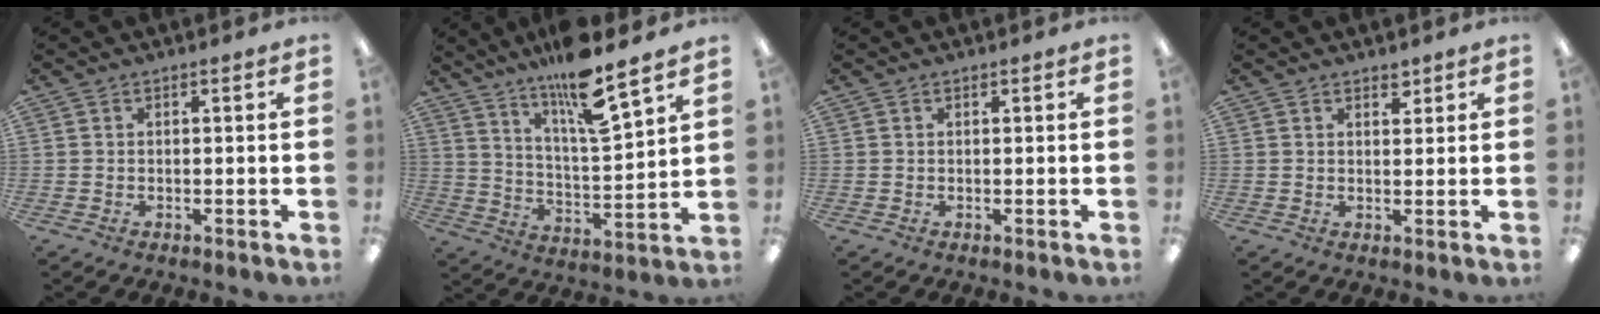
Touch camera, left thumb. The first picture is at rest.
{"total": 13.1, "force": [10.8, 1.4, 7.3], "torque": [-0.127, -0.073, 0.179]}
{"total": 0.0}
{"total": 2.4, "force": [1.9, 1.1, 0.8], "torque": [-0.003, -0.009, 0.032]}